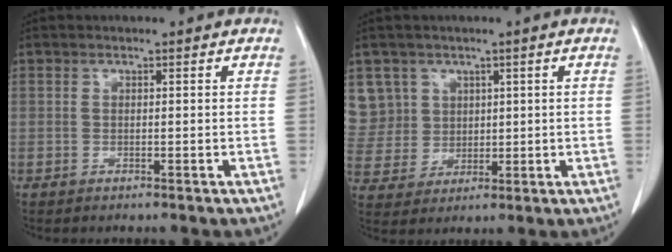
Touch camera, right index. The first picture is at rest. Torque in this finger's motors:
{"motor_torque": [-0.37, 0.41, -0.12, -0.01]}